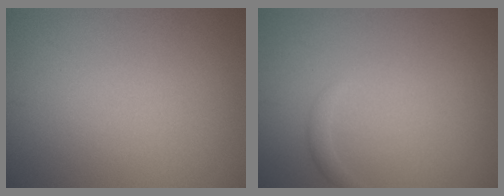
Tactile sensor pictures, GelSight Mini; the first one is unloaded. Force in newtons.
{"total": 0.7, "press": 0.7, "slide": 0.0}